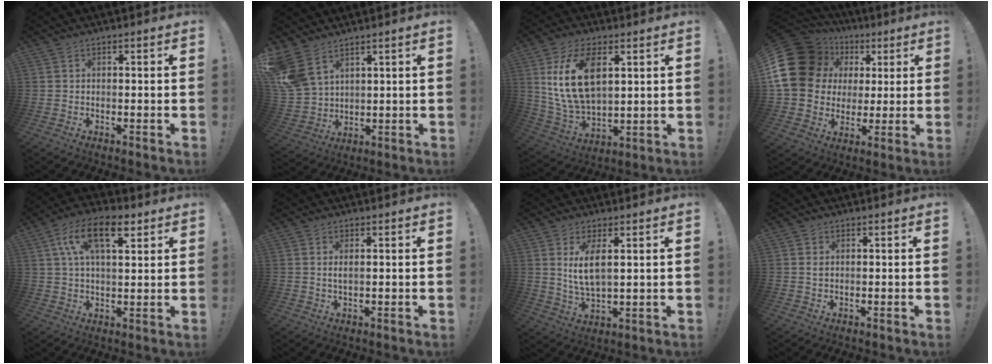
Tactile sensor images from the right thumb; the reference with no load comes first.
{"total": 10.9, "force": [6.8, 6.5, 5.6], "torque": [-0.125, -0.029, 0.139]}
{"total": 17.4, "force": [5.6, 10.1, 13.0], "torque": [-0.257, -0.014, 0.100]}
{"total": 20.8, "force": [5.5, 17.0, 10.6], "torque": [-0.187, -0.021, 0.130]}
{"total": 13.8, "force": [6.0, 6.4, 10.7], "torque": [-0.180, 0.001, 0.106]}
{"total": 1.8, "force": [0.5, 0.3, 1.7], "torque": [-0.028, -0.003, 0.006]}
{"total": 7.4, "force": [2.5, 2.7, 6.4], "torque": [-0.125, -0.012, 0.040]}
{"total": 0.8, "force": [0.3, 0.6, 0.5], "torque": [-0.009, 0.001, 0.005]}